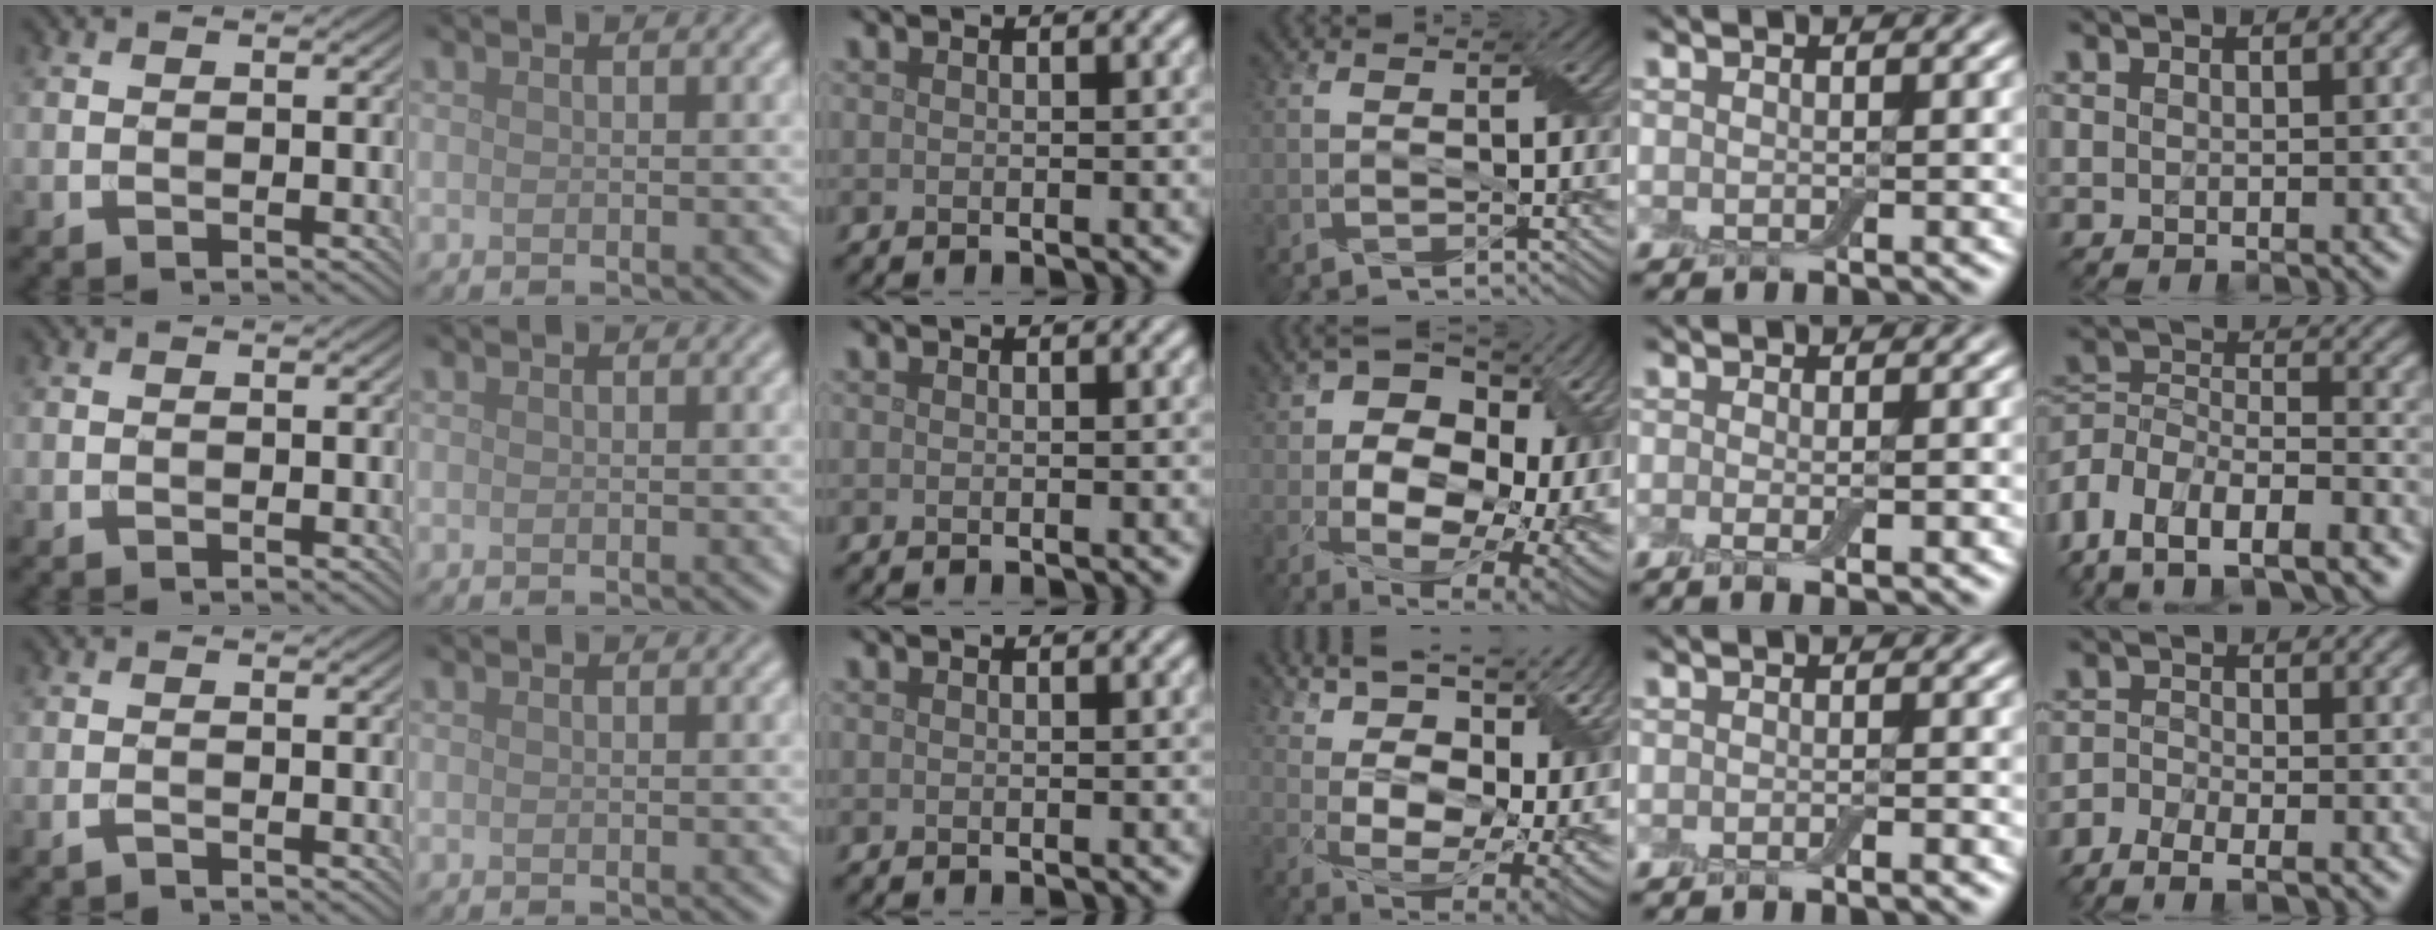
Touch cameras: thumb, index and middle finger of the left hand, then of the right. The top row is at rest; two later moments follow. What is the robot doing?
{"motion": "peel", "object": "bubble wrap"}